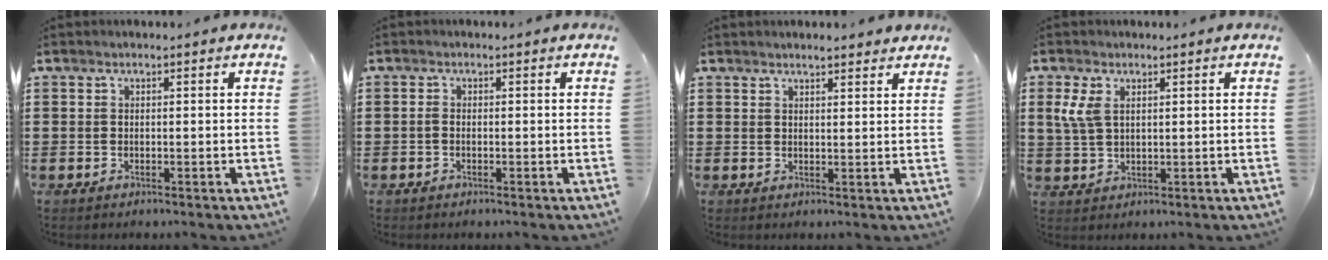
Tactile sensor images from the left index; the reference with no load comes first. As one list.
[{"total": 0.6, "force": [-0.4, 0.2, 0.4], "torque": [-0.009, -0.003, -0.007]}, {"total": 2.1, "force": [2.0, 0.1, 0.6], "torque": [-0.015, 0.002, 0.038]}, {"total": 4.3, "force": [1.6, 2.4, 3.2], "torque": [-0.091, -0.002, 0.021]}]